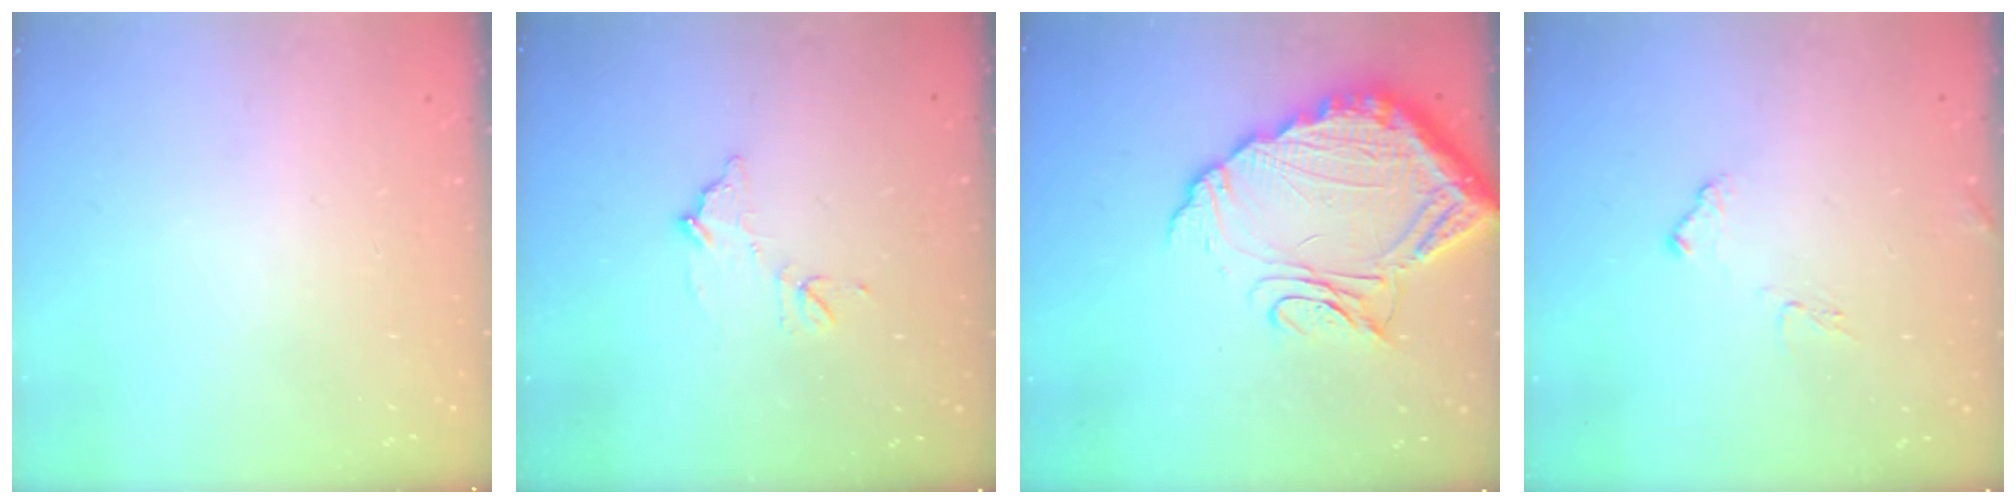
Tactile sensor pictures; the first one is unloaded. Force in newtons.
{"total": 9.2, "press": 9.2, "slide": 0.3}
{"total": 18.8, "press": 18.7, "slide": 1.7}
{"total": 9.0, "press": 9.0, "slide": 0.6}